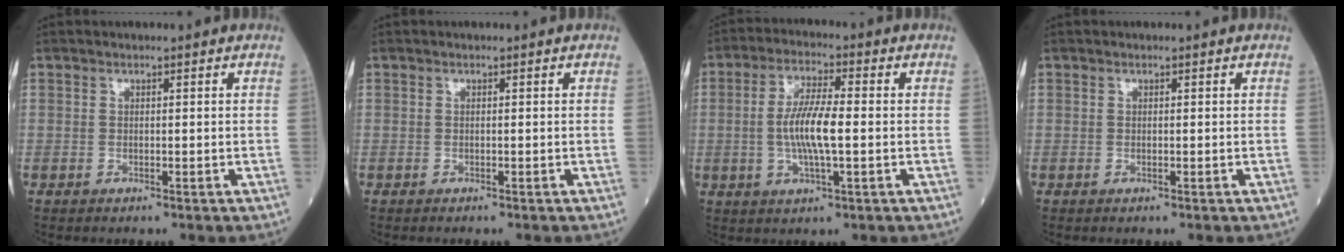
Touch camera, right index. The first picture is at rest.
{"total": 0.0}
{"total": 8.1, "force": [-0.6, 1.3, 8.0], "torque": [-0.159, 0.001, -0.014]}
{"total": 0.0}